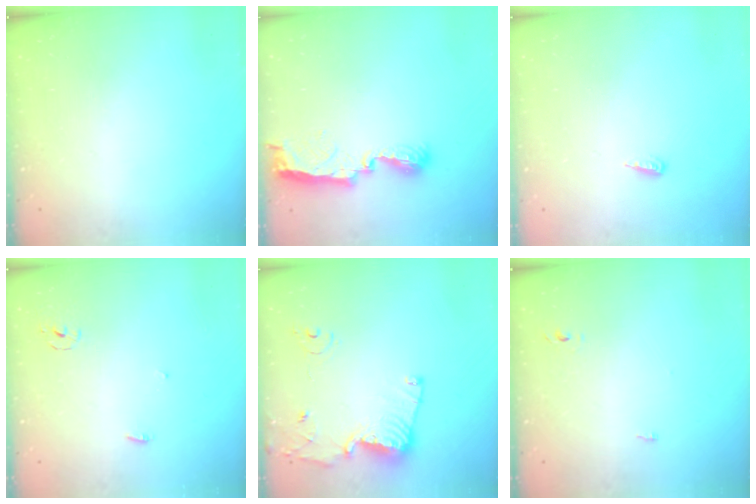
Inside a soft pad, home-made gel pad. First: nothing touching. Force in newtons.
{"total": 8.0, "press": 8.0, "slide": 0.1}
{"total": 6.0, "press": 6.0, "slide": 0.6}
{"total": 2.5, "press": 2.5, "slide": 0.1}
{"total": 13.4, "press": 13.4, "slide": 1.5}
{"total": 2.4, "press": 2.2, "slide": 1.0}